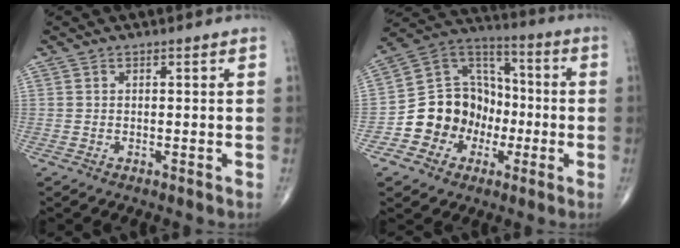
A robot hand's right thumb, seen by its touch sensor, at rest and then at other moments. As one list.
[{"total": 14.7, "force": [-4.2, 12.9, 5.7], "torque": [-0.038, 0.072, -0.075]}]